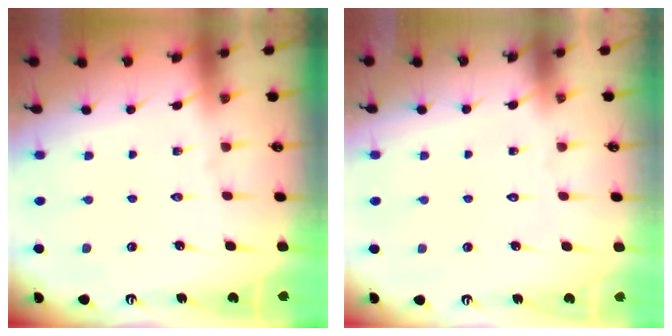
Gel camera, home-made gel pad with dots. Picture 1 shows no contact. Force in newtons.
{"total": 1.6, "press": 1.6, "slide": 0.1}